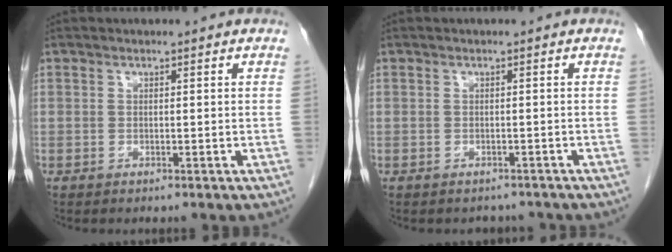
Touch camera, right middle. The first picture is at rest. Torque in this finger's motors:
{"motor_torque": [0.00, 0.00, -0.01, 0.00]}